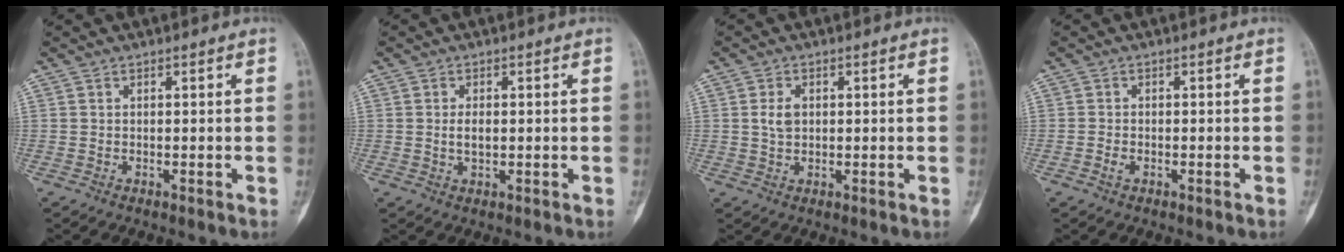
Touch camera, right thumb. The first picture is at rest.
{"total": 2.5, "force": [0.2, 1.4, 2.1], "torque": [-0.038, -0.001, 0.005]}
{"total": 3.0, "force": [0.5, 2.0, 2.2], "torque": [-0.037, 0.002, 0.010]}
{"total": 1.3, "force": [-0.7, 0.8, 0.8], "torque": [-0.020, 0.004, -0.014]}